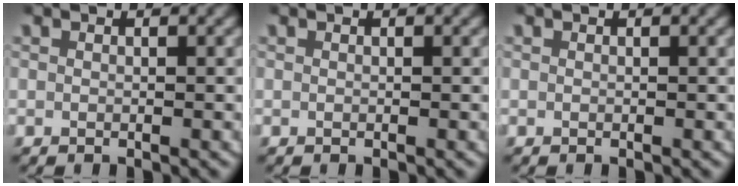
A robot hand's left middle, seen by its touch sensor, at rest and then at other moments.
{"total": 0.0}
{"total": 0.0}